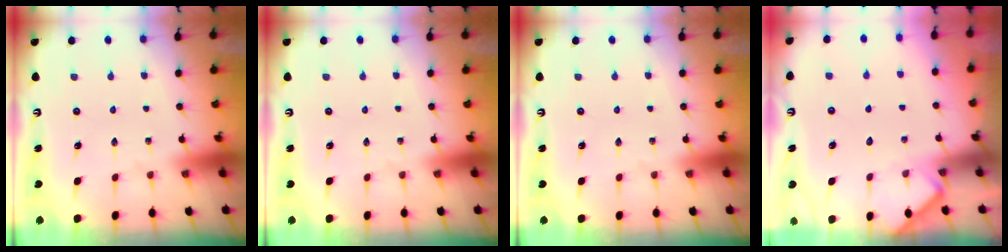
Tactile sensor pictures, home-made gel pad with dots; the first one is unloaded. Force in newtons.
{"total": 0.0}
{"total": 0.0}
{"total": 4.4, "press": 4.4, "slide": 0.5}